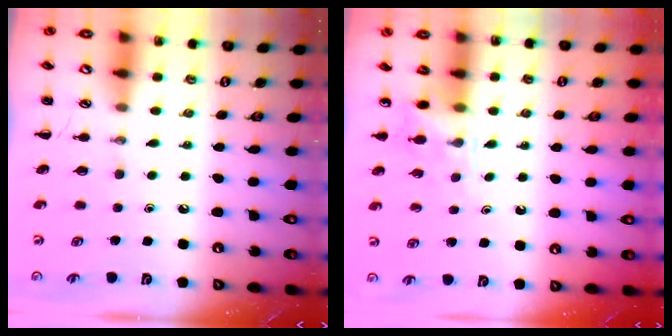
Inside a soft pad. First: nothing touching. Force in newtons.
{"total": 5.0, "press": 4.8, "slide": 1.4}